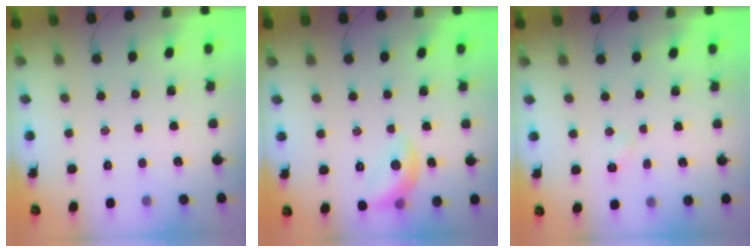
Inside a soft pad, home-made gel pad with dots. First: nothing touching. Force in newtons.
{"total": 10.1, "press": 10.1, "slide": 0.2}
{"total": 2.4, "press": 2.3, "slide": 0.8}